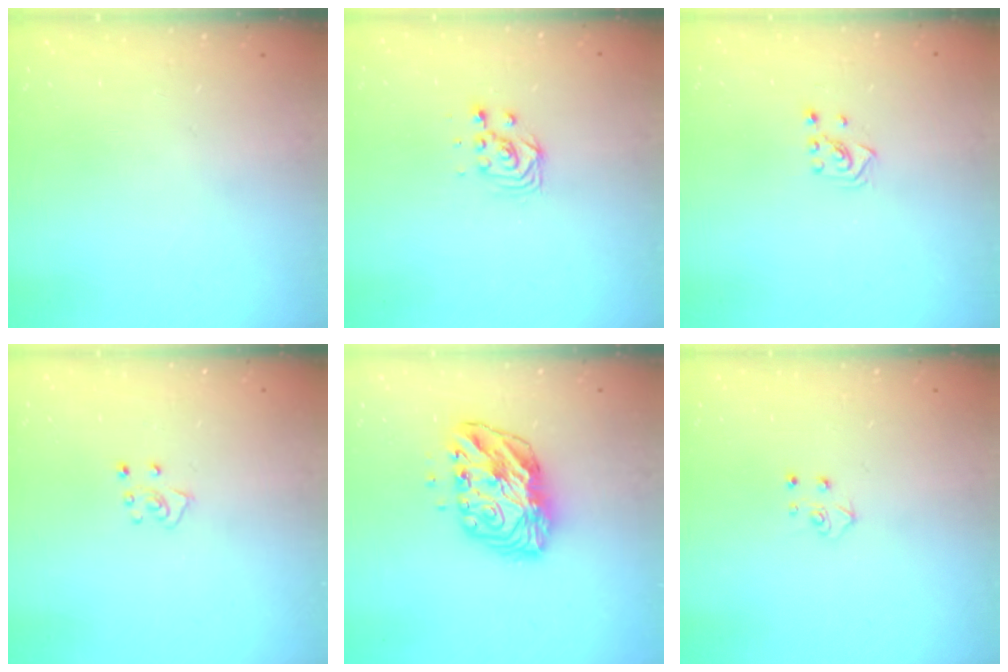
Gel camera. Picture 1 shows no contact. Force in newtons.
{"total": 5.3, "press": 5.2, "slide": 0.2}
{"total": 2.3, "press": 2.2, "slide": 0.7}
{"total": 4.2, "press": 4.2, "slide": 0.4}
{"total": 10.7, "press": 10.7, "slide": 1.2}
{"total": 3.9, "press": 3.9, "slide": 0.4}